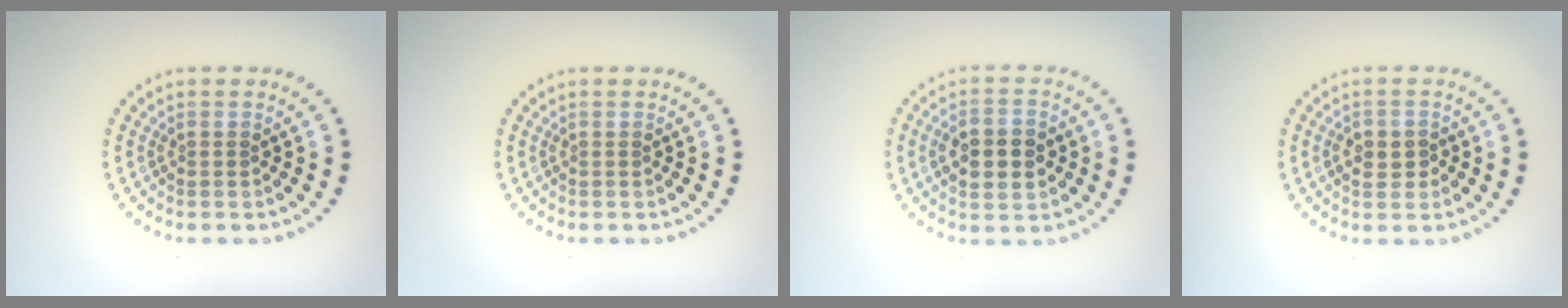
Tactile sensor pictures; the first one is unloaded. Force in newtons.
{"total": 0.0}
{"total": 4.6, "press": 4.6, "slide": 0.1}
{"total": 2.1, "press": 2.1, "slide": 0.4}